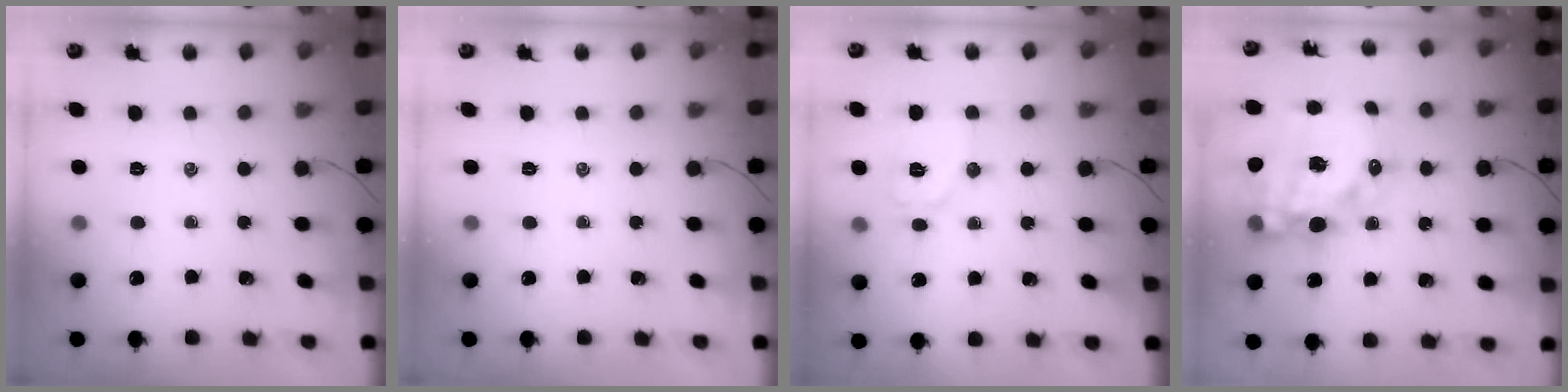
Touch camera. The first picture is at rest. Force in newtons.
{"total": 0.0}
{"total": 7.6, "press": 7.6, "slide": 0.4}
{"total": 20.4, "press": 19.9, "slide": 4.4}